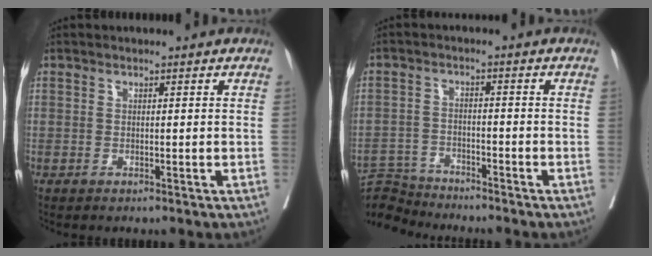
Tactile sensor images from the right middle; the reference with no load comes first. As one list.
[{"total": 7.1, "force": [-7.1, 0.6, -0.4], "torque": [0.005, 0.002, -0.134]}]